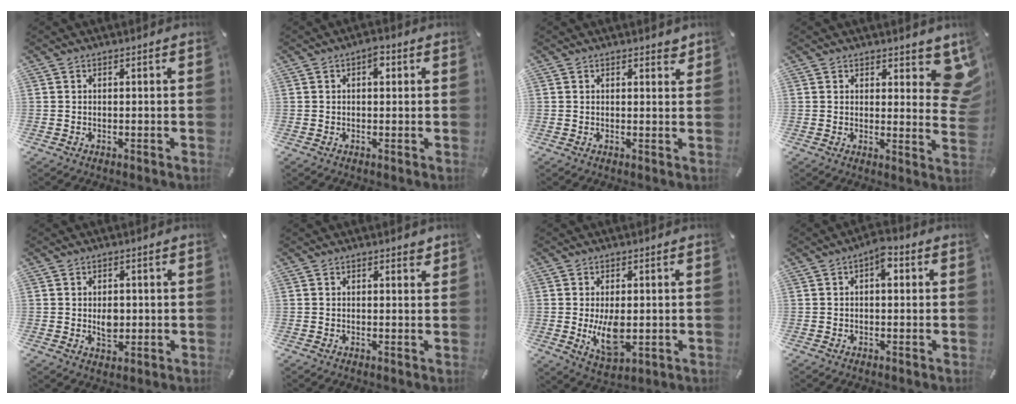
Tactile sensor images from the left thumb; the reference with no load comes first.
{"total": 2.8, "force": [0.8, 1.5, 2.2], "torque": [-0.022, -0.001, 0.007]}
{"total": 1.7, "force": [1.3, 0.9, 0.6], "torque": [0.002, -0.004, 0.022]}
{"total": 9.4, "force": [4.8, 4.7, 6.5], "torque": [-0.056, -0.034, 0.084]}
{"total": 4.2, "force": [0.1, 3.2, 2.7], "torque": [-0.028, -0.004, -0.001]}
{"total": 1.5, "force": [1.1, 0.7, 0.7], "torque": [-0.007, -0.003, 0.018]}
{"total": 9.0, "force": [-0.4, 4.9, 7.5], "torque": [-0.144, -0.018, -0.010]}
{"total": 4.5, "force": [0.9, 2.5, 3.7], "torque": [-0.044, 0.000, 0.006]}